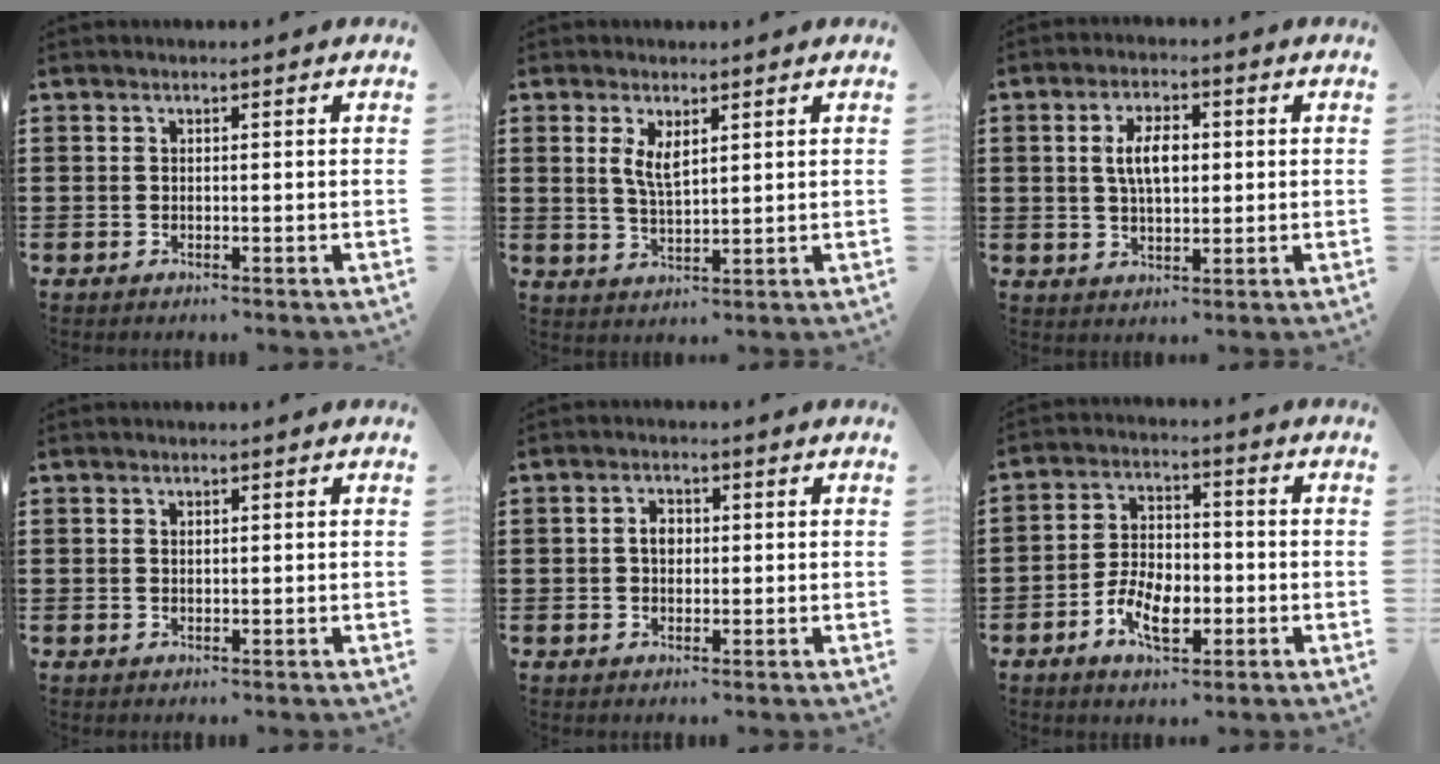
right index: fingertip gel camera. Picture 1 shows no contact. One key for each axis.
{"total": 3.7, "fx": 1.6, "fy": 1.4, "fz": 3.0, "tx": -0.064, "ty": 0.003, "tz": 0.027}
{"total": 5.7, "fx": 0.8, "fy": 2.7, "fz": 5.0, "tx": -0.093, "ty": 0.008, "tz": 0.010}
{"total": 0.6, "fx": 0.3, "fy": 0.4, "fz": 0.4, "tx": -0.008, "ty": 0.001, "tz": 0.006}
{"total": 2.6, "fx": 0.1, "fy": 1.8, "fz": 2.0, "tx": -0.040, "ty": 0.008, "tz": 0.001}
{"total": 7.3, "fx": -2.8, "fy": 4.2, "fz": 5.3, "tx": -0.111, "ty": 0.001, "tz": -0.059}